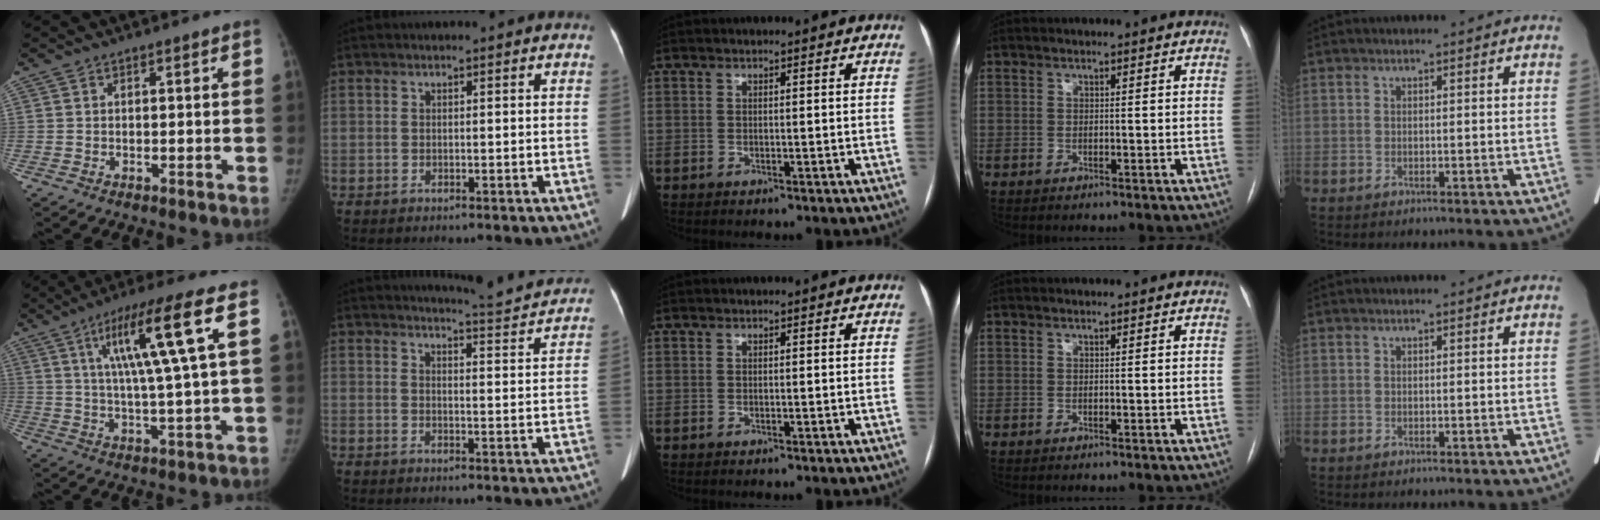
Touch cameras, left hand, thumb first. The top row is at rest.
{"thumb": {"total": 14.1, "force": [4.8, 0.3, 13.3], "torque": [-0.243, -0.006, 0.080]}, "index": {"total": 9.2, "force": [9.0, -0.5, 1.4], "torque": [-0.032, -0.019, 0.109]}}